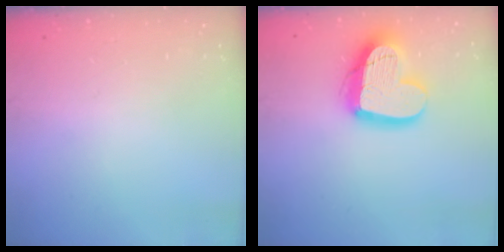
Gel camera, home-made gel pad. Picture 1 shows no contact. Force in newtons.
{"total": 17.0, "press": 17.0, "slide": 1.5}